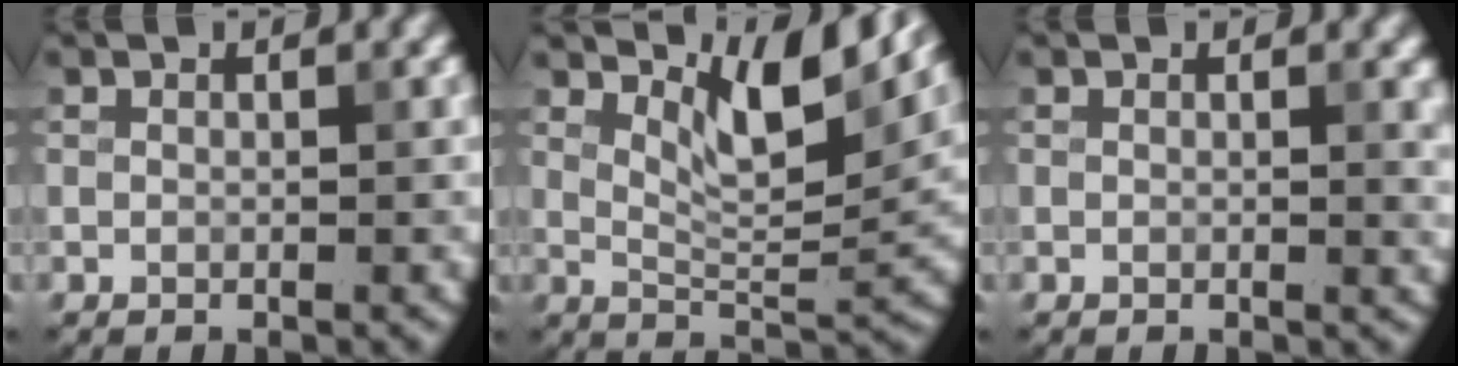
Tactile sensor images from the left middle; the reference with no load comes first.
{"total": 6.3, "force": [4.1, 1.7, 4.5], "torque": [-0.079, -0.004, 0.067]}
{"total": 1.2, "force": [0.3, 0.4, 1.1], "torque": [-0.009, -0.001, 0.002]}